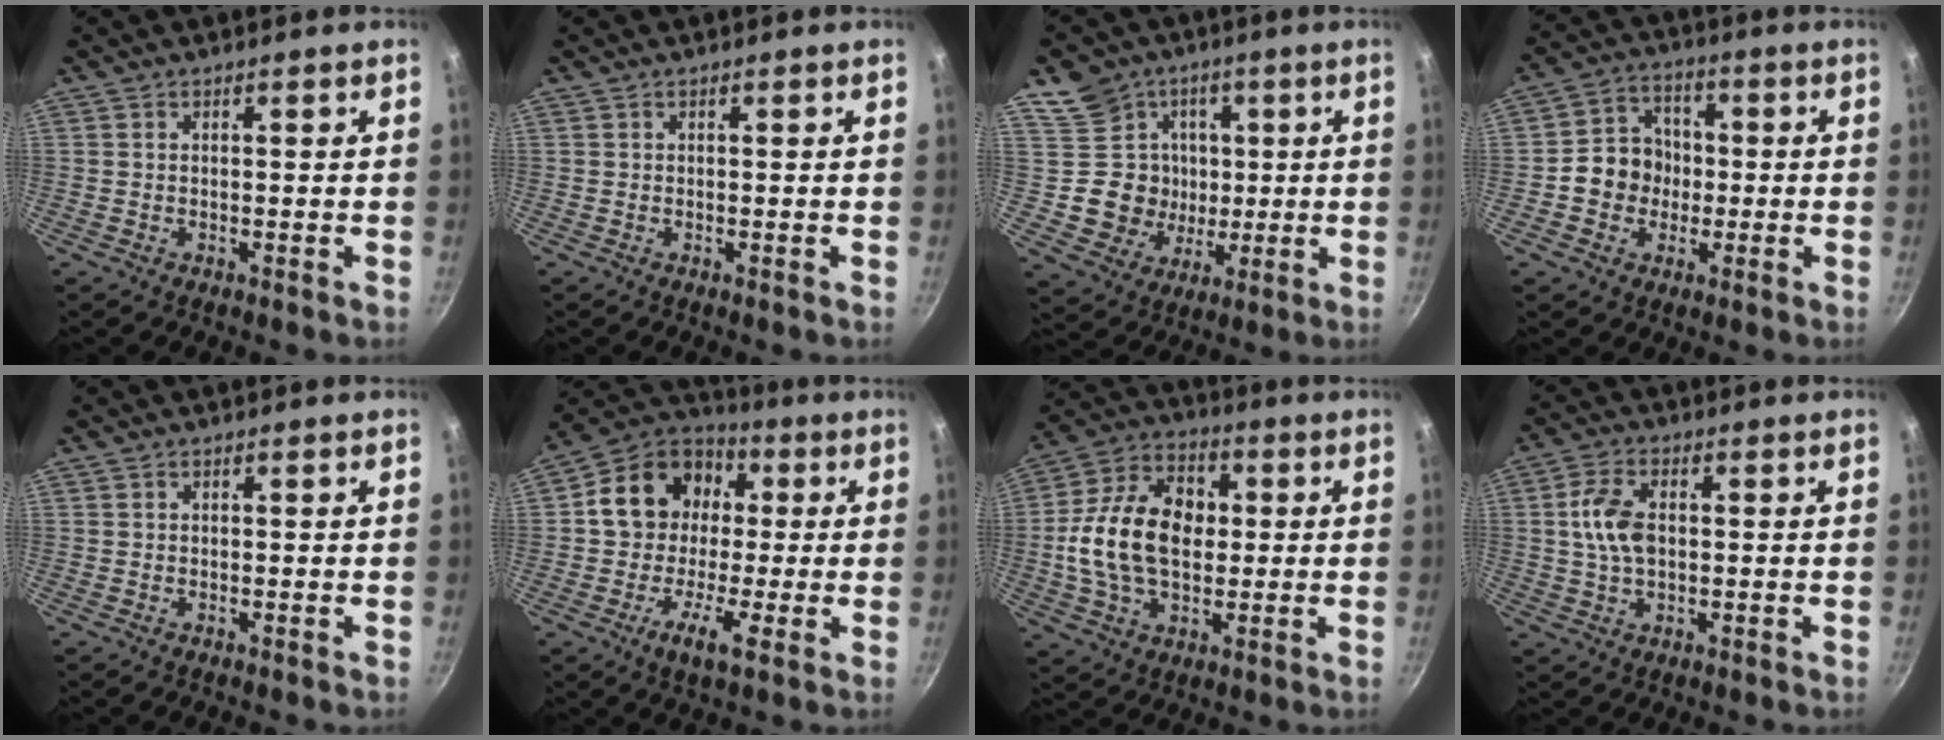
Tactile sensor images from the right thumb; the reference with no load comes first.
{"total": 0.0}
{"total": 12.8, "force": [2.1, 12.1, 3.7], "torque": [-0.030, -0.004, 0.038]}
{"total": 9.2, "force": [-1.1, 8.2, 4.0], "torque": [-0.028, 0.022, -0.035]}
{"total": 0.0}
{"total": 15.7, "force": [0.4, 12.0, 10.2], "torque": [-0.138, 0.037, -0.016]}
{"total": 18.1, "force": [0.4, 12.4, 13.2], "torque": [-0.209, 0.023, -0.005]}
{"total": 7.7, "force": [0.6, 4.7, 6.1], "torque": [-0.115, 0.009, 0.008]}